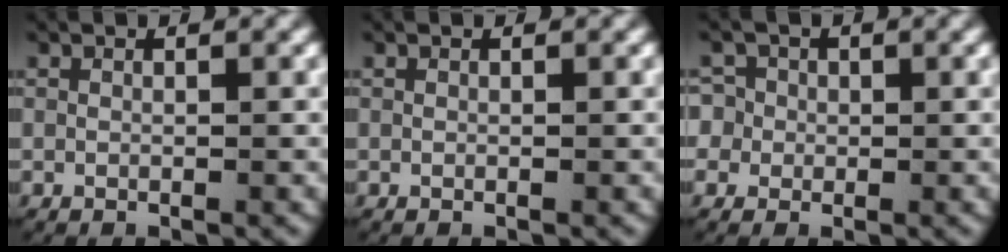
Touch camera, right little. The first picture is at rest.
{"total": 0.0}
{"total": 5.1, "force": [-0.1, 4.9, 1.5], "torque": [-0.051, -0.013, -0.005]}